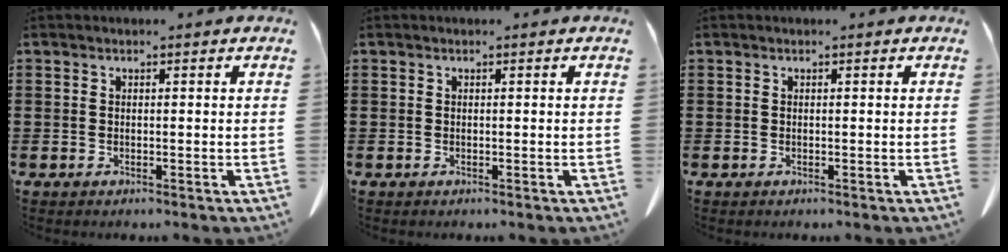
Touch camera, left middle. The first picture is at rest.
{"total": 0.0}
{"total": 0.0}